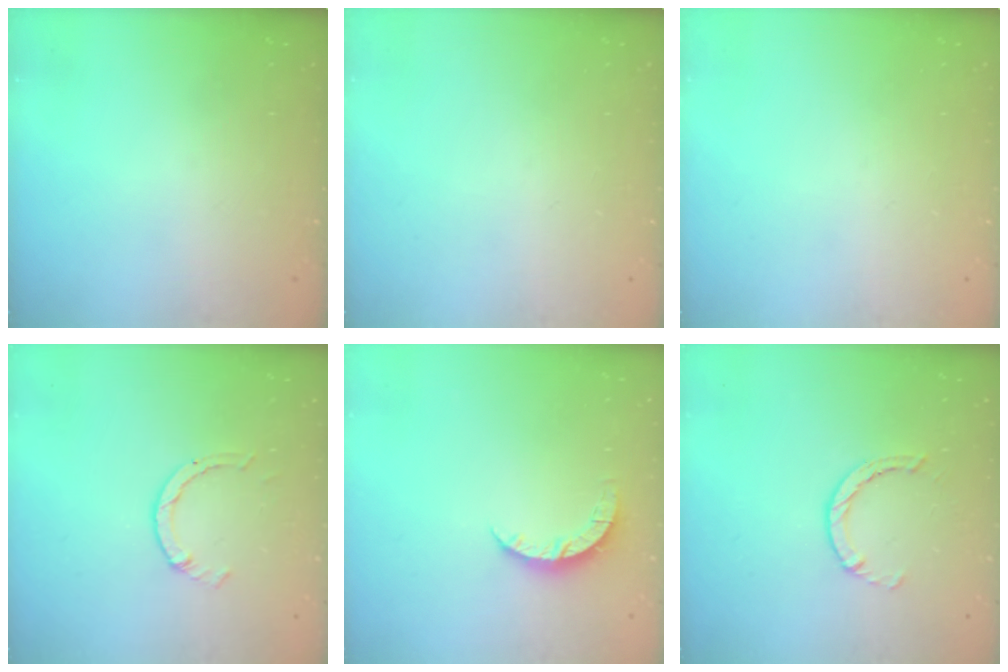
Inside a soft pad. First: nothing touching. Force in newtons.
{"total": 0.0}
{"total": 0.0}
{"total": 2.6, "press": 2.5, "slide": 0.3}
{"total": 4.4, "press": 4.4, "slide": 0.3}
{"total": 2.4, "press": 2.4, "slide": 0.4}